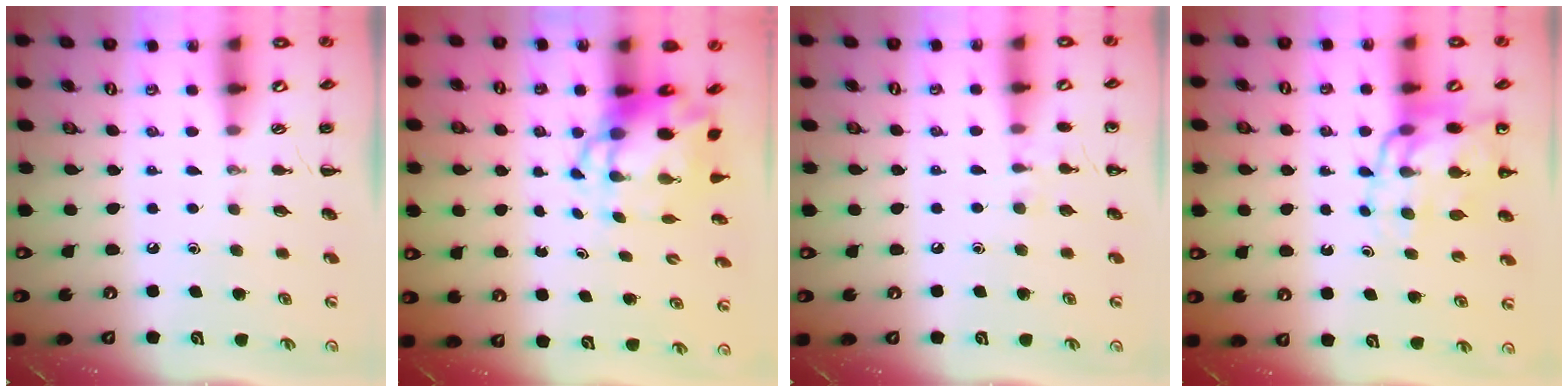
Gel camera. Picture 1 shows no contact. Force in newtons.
{"total": 6.1, "press": 5.8, "slide": 1.9}
{"total": 5.6, "press": 5.4, "slide": 1.6}
{"total": 12.8, "press": 12.5, "slide": 3.1}